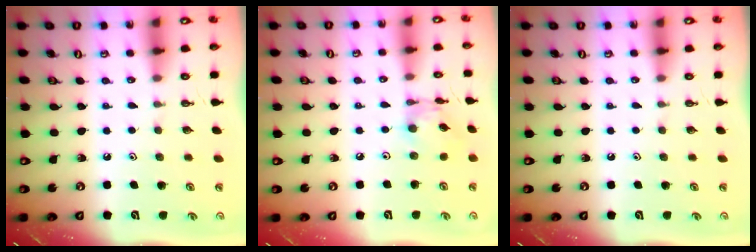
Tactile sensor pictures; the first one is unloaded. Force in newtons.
{"total": 7.0, "press": 6.9, "slide": 0.3}
{"total": 0.0}